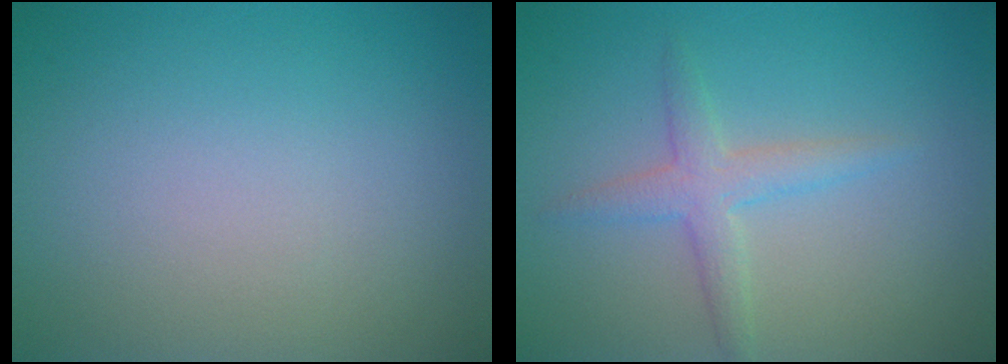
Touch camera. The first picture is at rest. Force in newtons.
{"total": 2.4, "press": 2.4, "slide": 0.0}